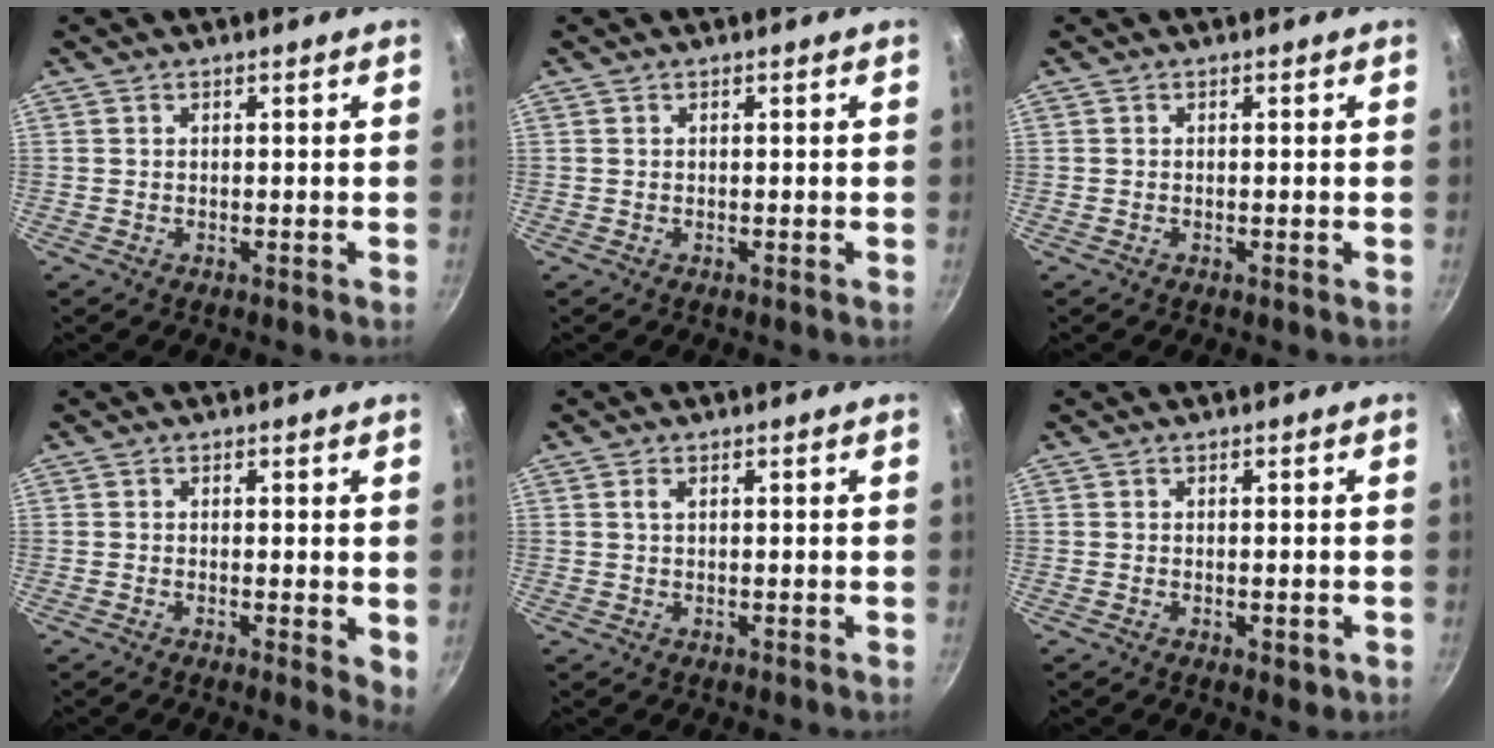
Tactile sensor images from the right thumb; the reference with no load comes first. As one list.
[{"total": 0.0}, {"total": 0.0}, {"total": 3.6, "force": [-0.2, 1.3, 3.3], "torque": [-0.042, -0.011, -0.005]}, {"total": 1.2, "force": [0.4, 0.6, 1.0], "torque": [-0.018, 0.001, 0.006]}, {"total": 2.3, "force": [-0.8, 1.1, 1.9], "torque": [-0.027, -0.005, -0.010]}]